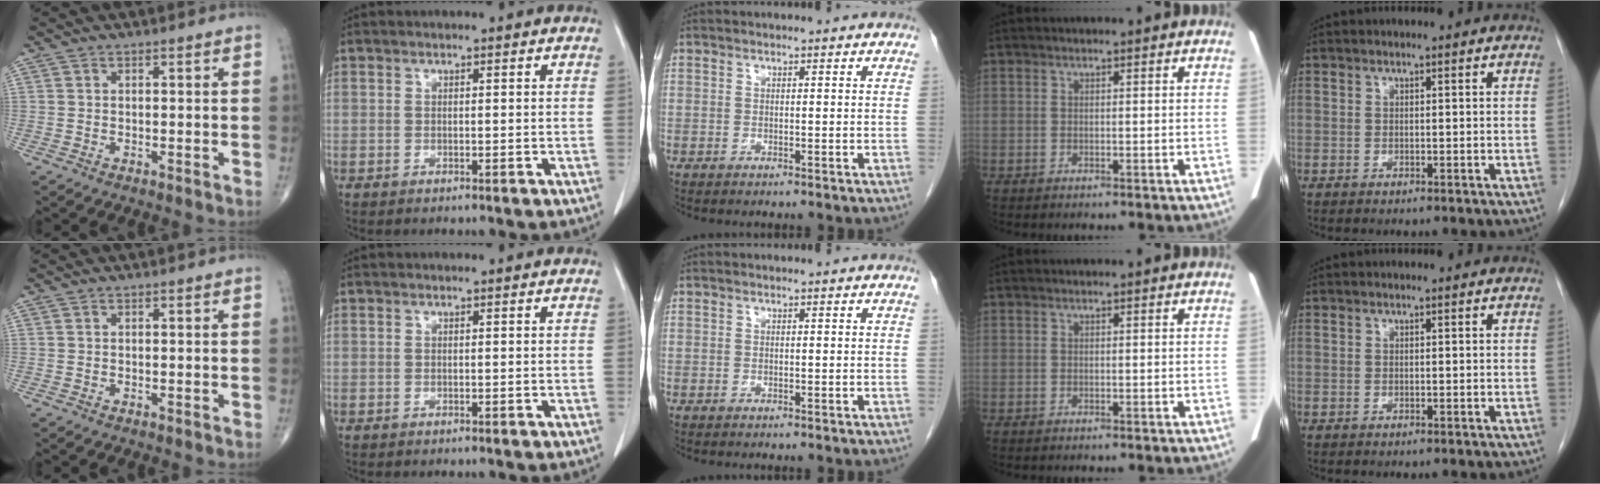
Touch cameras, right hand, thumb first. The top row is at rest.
{}